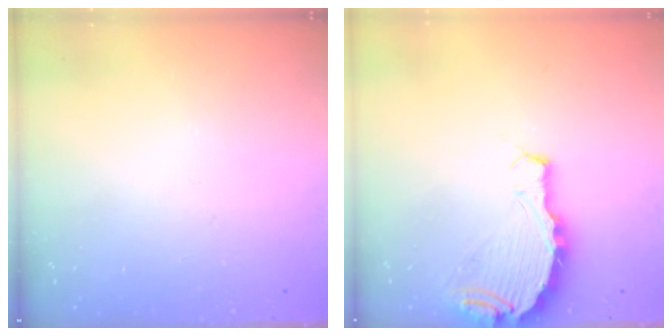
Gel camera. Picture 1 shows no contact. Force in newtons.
{"total": 5.7, "press": 5.7, "slide": 0.4}